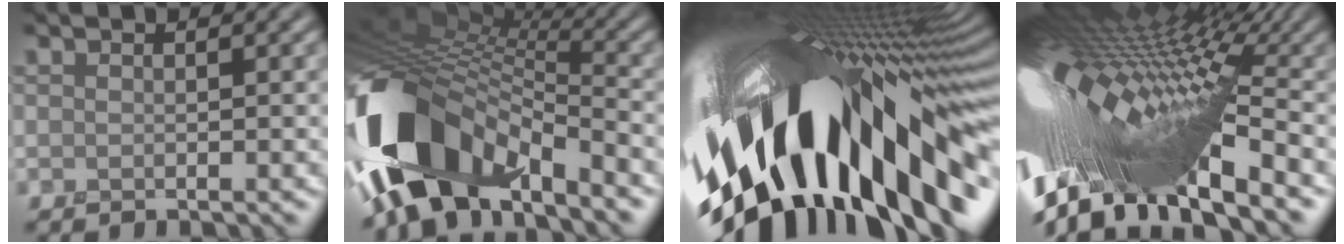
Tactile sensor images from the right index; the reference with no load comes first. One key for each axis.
{"total": 13.4, "fx": -6.3, "fy": 7.3, "fz": 9.3, "tx": -0.192, "ty": 0.009, "tz": -0.124}
{"total": 19.1, "fx": -2.6, "fy": 7.5, "fz": 17.4, "tx": -0.273, "ty": -0.043, "tz": -0.044}
{"total": 18.0, "fx": -1.7, "fy": 6.0, "fz": 16.9, "tx": -0.296, "ty": -0.013, "tz": -0.023}